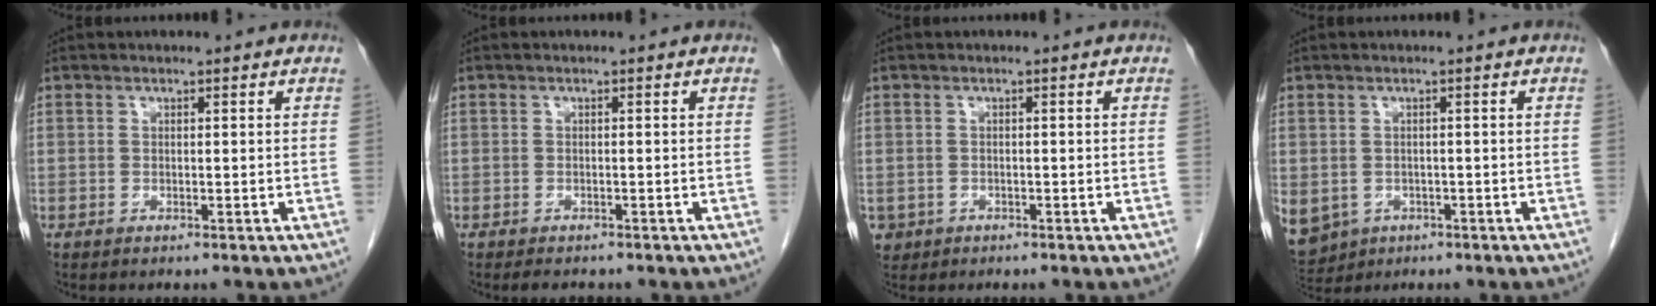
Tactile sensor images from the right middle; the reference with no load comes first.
{"total": 2.3, "force": [-1.9, 0.8, 0.9], "torque": [-0.014, -0.004, -0.021]}
{"total": 2.4, "force": [-1.2, 2.1, 0.3], "torque": [-0.006, 0.003, -0.016]}
{"total": 13.7, "force": [-5.4, 11.4, 5.4], "torque": [-0.171, -0.011, -0.067]}